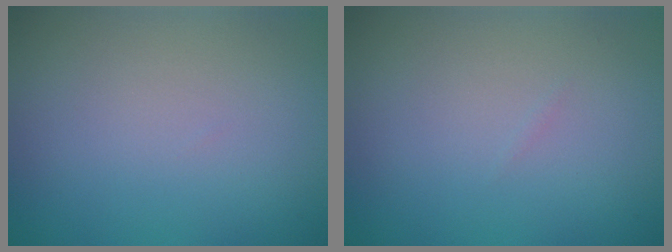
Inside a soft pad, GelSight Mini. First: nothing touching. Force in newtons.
{"total": 0.0}